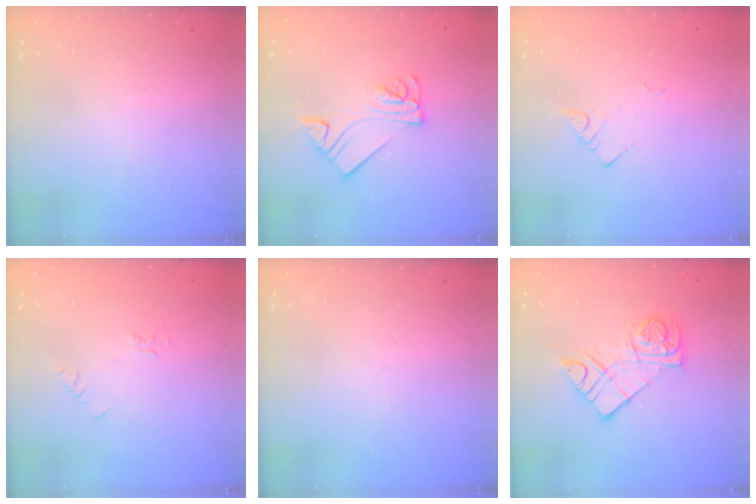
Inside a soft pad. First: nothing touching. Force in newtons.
{"total": 10.5, "press": 10.4, "slide": 1.1}
{"total": 3.5, "press": 3.5, "slide": 0.6}
{"total": 3.9, "press": 3.9, "slide": 0.5}
{"total": 0.0}
{"total": 12.0, "press": 11.9, "slide": 1.3}